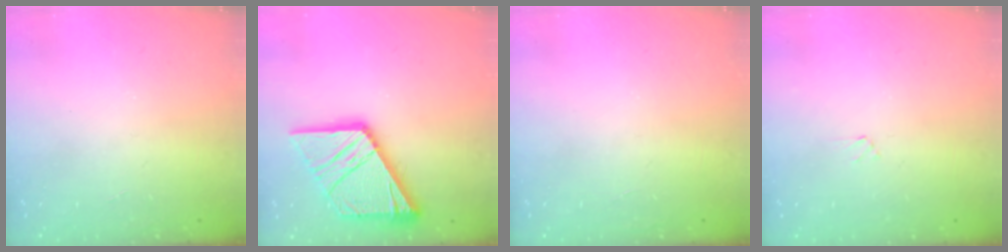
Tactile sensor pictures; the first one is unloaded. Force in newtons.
{"total": 19.7, "press": 19.6, "slide": 2.3}
{"total": 0.0}
{"total": 1.9, "press": 1.9, "slide": 0.2}